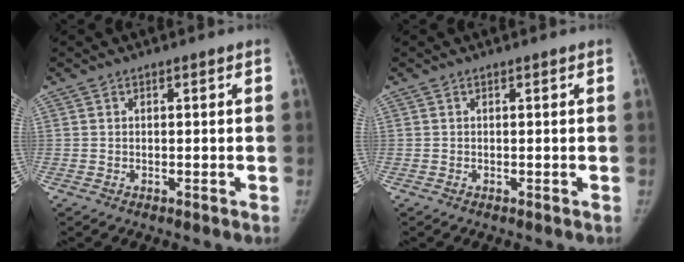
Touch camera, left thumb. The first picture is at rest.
{"total": 0.0}